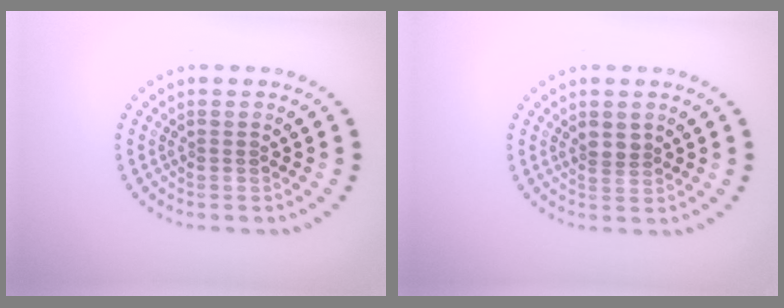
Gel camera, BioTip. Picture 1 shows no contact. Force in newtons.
{"total": 1.5, "press": 1.2, "slide": 0.9}